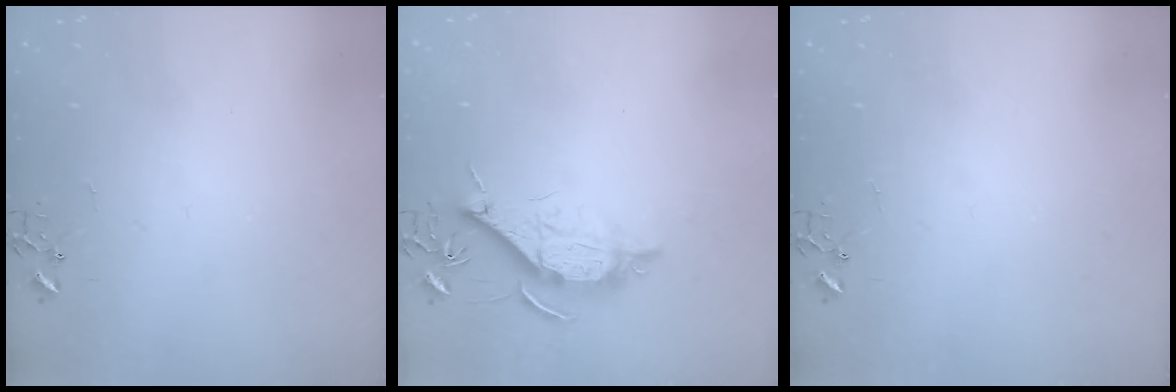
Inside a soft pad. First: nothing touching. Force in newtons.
{"total": 12.0, "press": 12.0, "slide": 0.6}
{"total": 0.0}